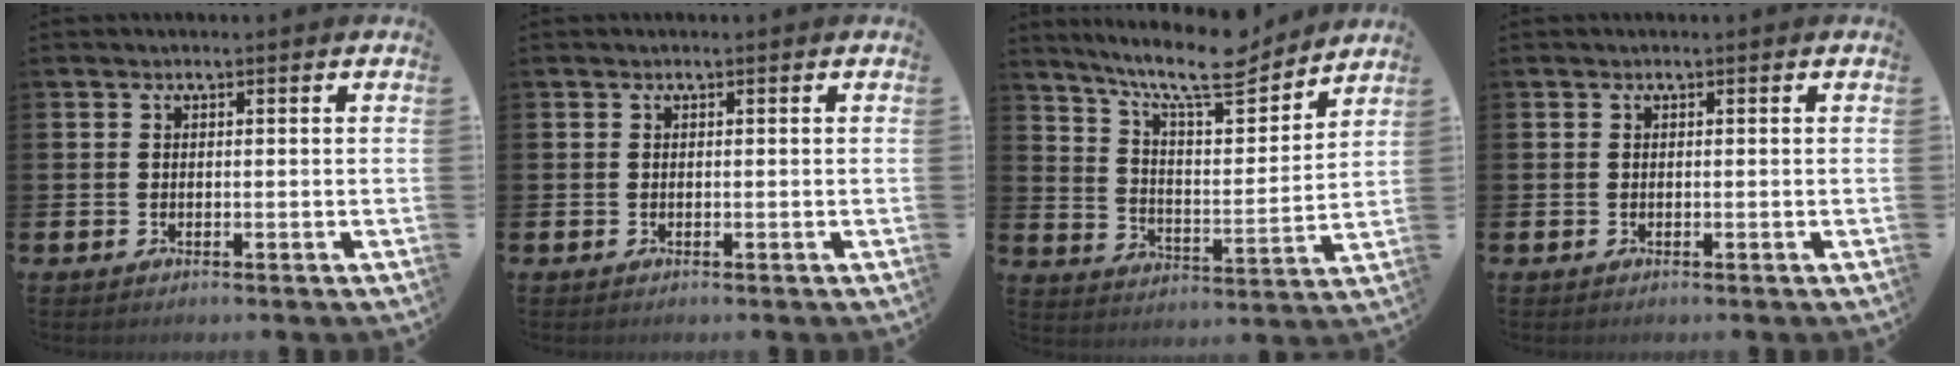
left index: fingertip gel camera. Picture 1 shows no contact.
{"total": 0.0}
{"total": 11.7, "force": [10.0, 2.5, 5.7], "torque": [-0.123, -0.059, 0.172]}
{"total": 0.0}